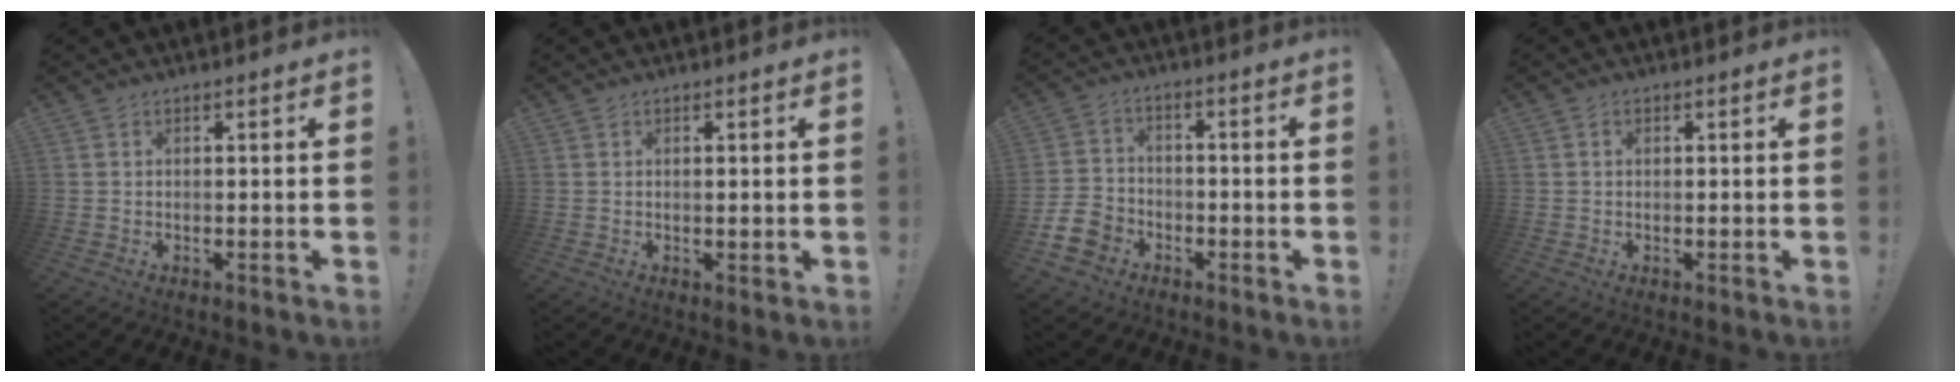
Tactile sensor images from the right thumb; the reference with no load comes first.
{"total": 1.0, "force": [0.6, 0.3, 0.7], "torque": [0.000, -0.004, 0.009]}
{"total": 9.6, "force": [-5.1, 7.2, 3.8], "torque": [-0.081, 0.034, -0.093]}
{"total": 1.0, "force": [0.3, 0.7, 0.7], "torque": [-0.010, 0.002, 0.004]}